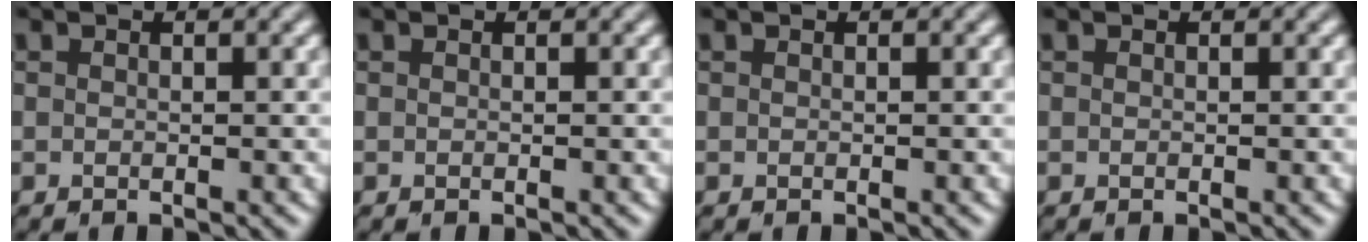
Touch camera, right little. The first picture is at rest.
{"total": 0.0}
{"total": 0.0}
{"total": 0.0}